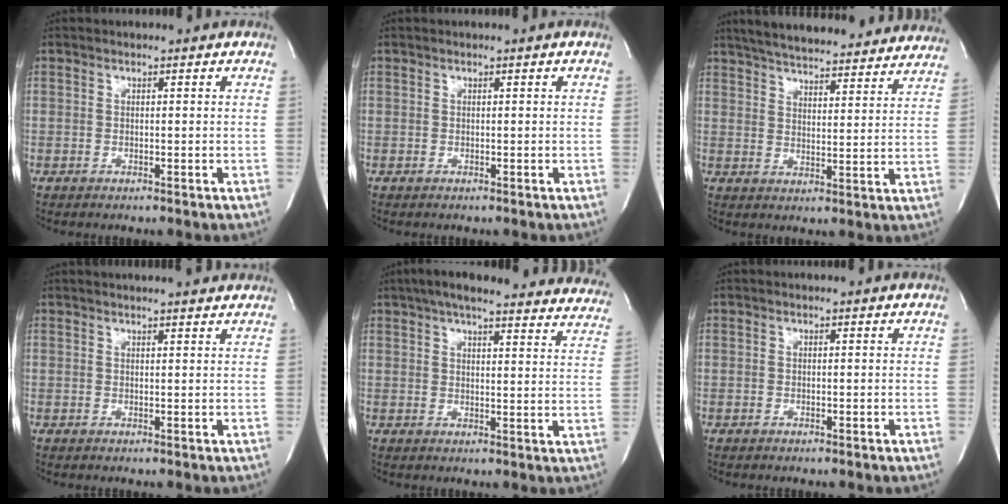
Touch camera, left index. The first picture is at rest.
{"total": 0.0}
{"total": 27.6, "force": [25.1, 5.1, 10.1], "torque": [-0.166, -0.018, 0.315]}
{"total": 5.8, "force": [5.3, 0.5, 2.3], "torque": [-0.035, 0.014, 0.059]}
{"total": 28.6, "force": [25.6, 4.9, 11.9], "torque": [-0.176, -0.030, 0.295]}
{"total": 0.0}